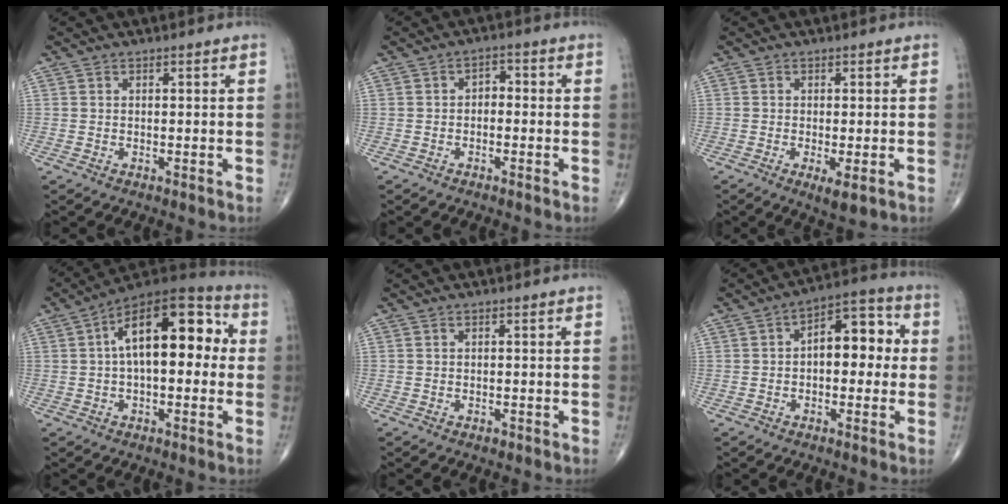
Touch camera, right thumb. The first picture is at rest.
{"total": 2.5, "force": [-0.4, 1.7, 1.8], "torque": [-0.013, 0.016, -0.016]}
{"total": 3.5, "force": [-1.2, 0.9, 3.2], "torque": [-0.053, -0.011, -0.021]}
{"total": 18.0, "force": [2.6, 8.7, 15.6], "torque": [-0.217, 0.045, 0.029]}
{"total": 0.6, "force": [-0.4, 0.3, 0.3], "torque": [0.000, 0.000, -0.007]}
{"total": 10.1, "force": [0.7, 5.6, 8.4], "torque": [-0.086, 0.031, 0.000]}